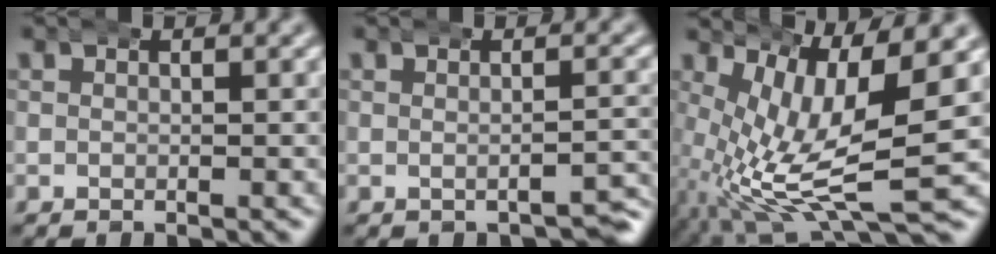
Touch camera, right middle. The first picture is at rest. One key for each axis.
{"total": 2.0, "fx": -1.8, "fy": 0.0, "fz": 0.8, "tx": -0.007, "ty": 0.012, "tz": -0.033}
{"total": 10.9, "fx": -0.5, "fy": 4.5, "fz": 9.9, "tx": -0.165, "ty": -0.033, "tz": 0.008}